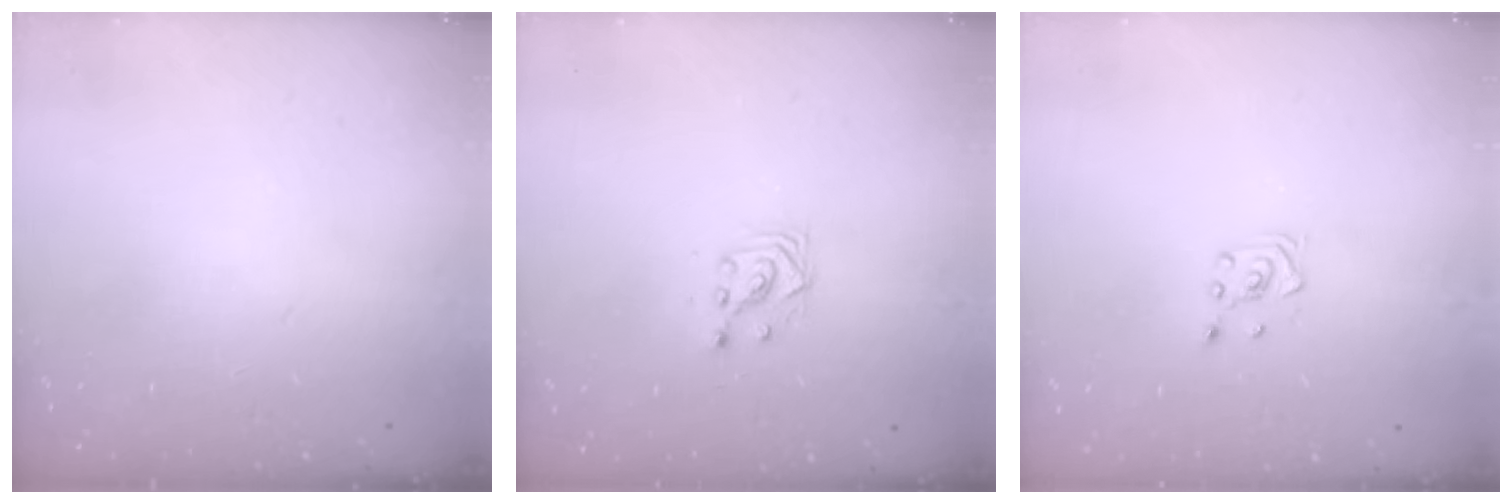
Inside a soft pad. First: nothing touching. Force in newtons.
{"total": 2.9, "press": 2.9, "slide": 0.2}
{"total": 2.8, "press": 2.6, "slide": 1.0}